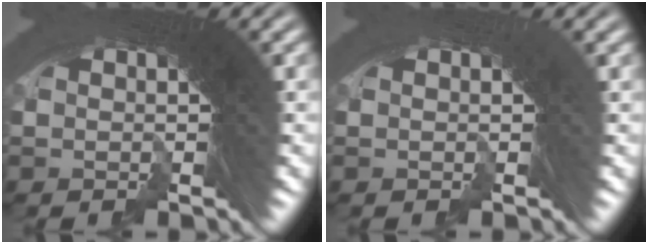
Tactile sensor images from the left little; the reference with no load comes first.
{"total": 0.0}